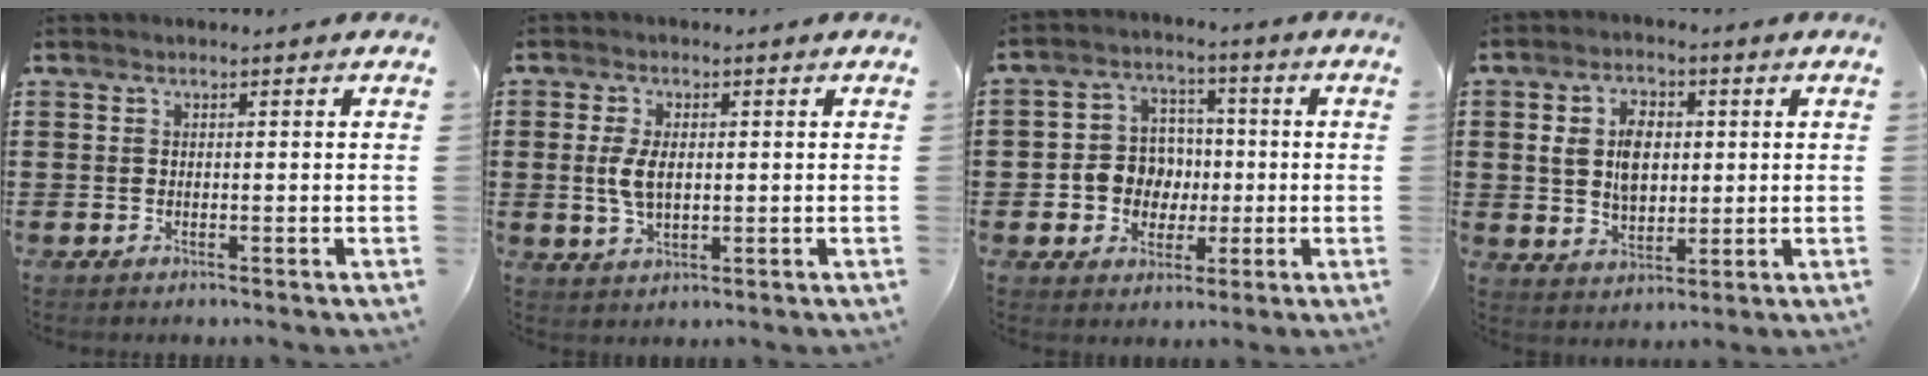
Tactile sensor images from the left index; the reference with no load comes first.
{"total": 4.6, "force": [0.4, 2.4, 3.9], "torque": [-0.095, 0.002, 0.002]}
{"total": 7.1, "force": [-0.5, 6.6, 2.4], "torque": [-0.057, 0.020, -0.008]}
{"total": 6.8, "force": [1.3, 4.6, 4.8], "torque": [-0.106, 0.013, 0.017]}